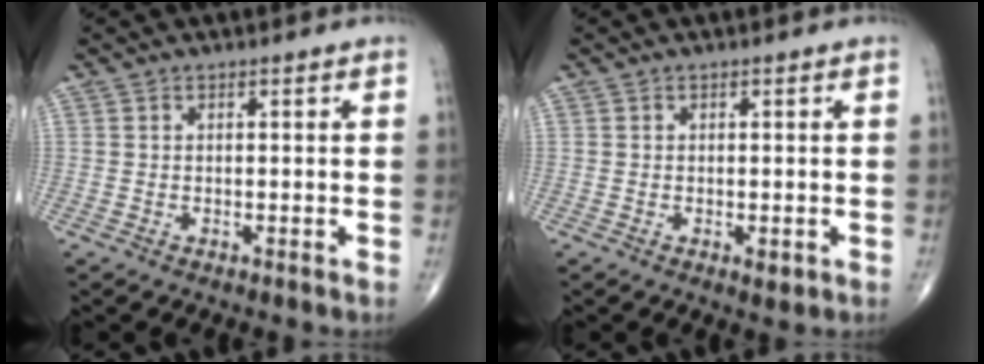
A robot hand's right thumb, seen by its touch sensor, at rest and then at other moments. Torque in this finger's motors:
{"motor_torque": [0.09, 0.22, -0.16, -0.13, 0.04]}